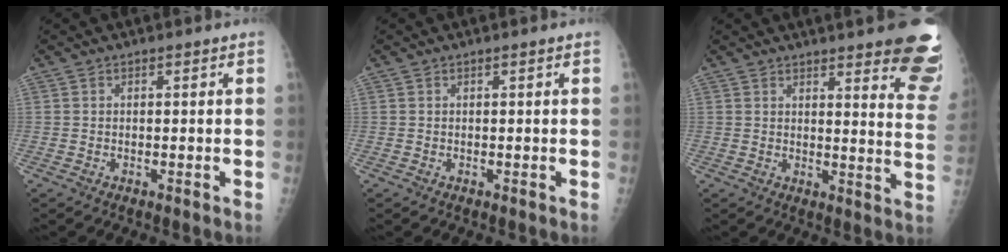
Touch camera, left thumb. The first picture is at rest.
{"total": 0.0}
{"total": 17.7, "force": [12.9, 3.6, 11.6], "torque": [-0.115, -0.077, 0.139]}